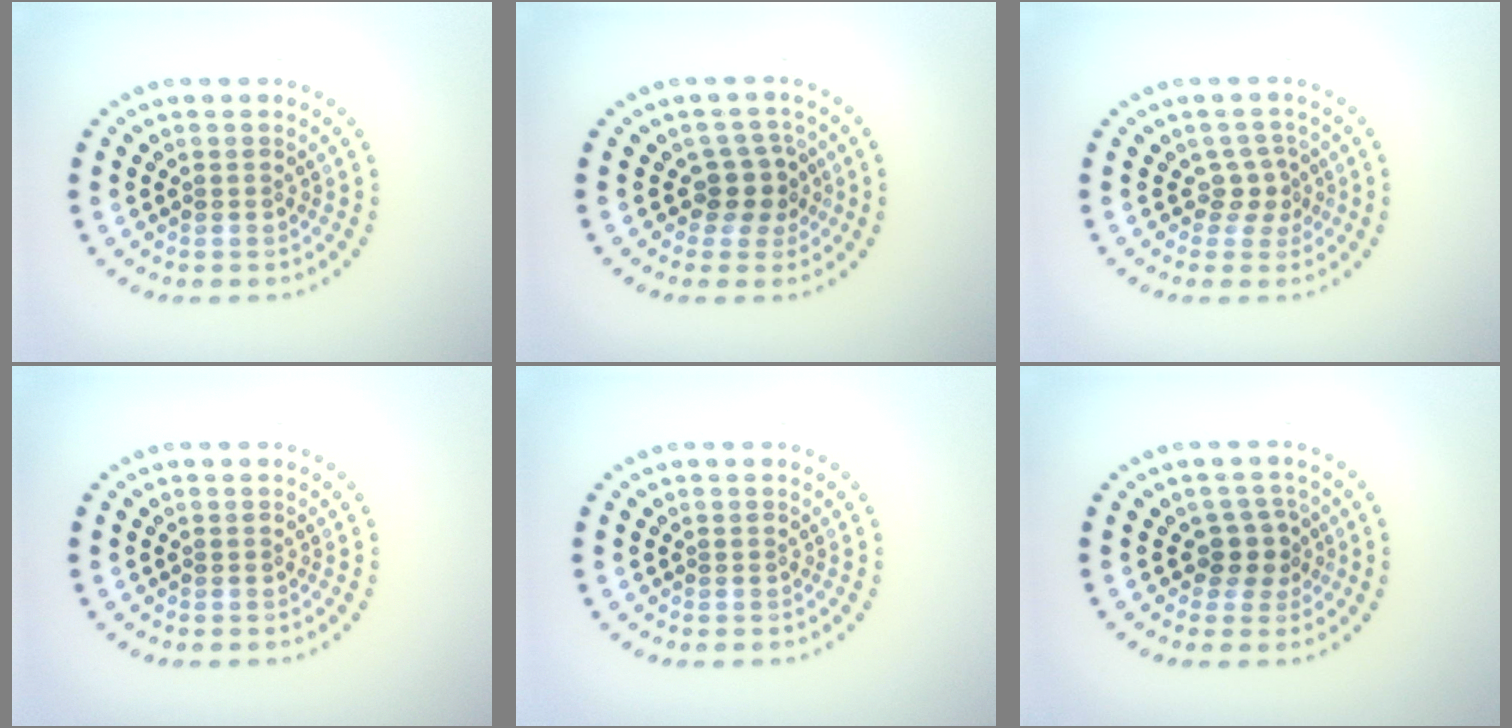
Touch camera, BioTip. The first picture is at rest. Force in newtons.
{"total": 2.6, "press": 2.1, "slide": 1.6}
{"total": 2.1, "press": 1.4, "slide": 1.5}
{"total": 0.0}
{"total": 0.0}
{"total": 2.4, "press": 1.9, "slide": 1.6}